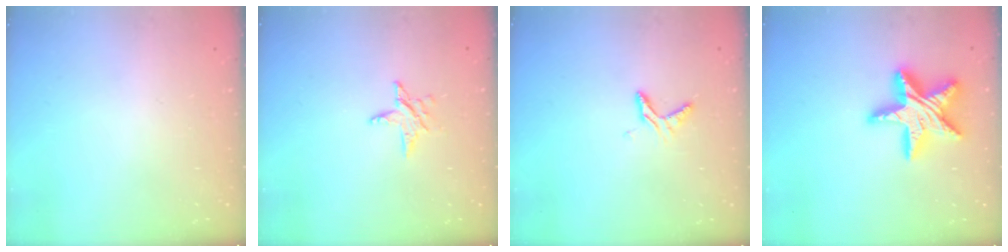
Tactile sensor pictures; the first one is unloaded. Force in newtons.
{"total": 4.8, "press": 4.7, "slide": 0.5}
{"total": 5.8, "press": 5.8, "slide": 0.4}
{"total": 19.1, "press": 19.0, "slide": 1.7}